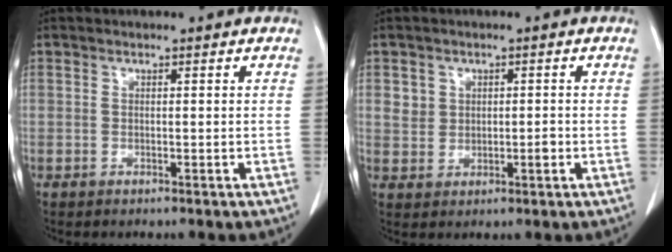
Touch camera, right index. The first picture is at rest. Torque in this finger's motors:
{"motor_torque": [0.14, 0.22, 0.03, 0.03]}